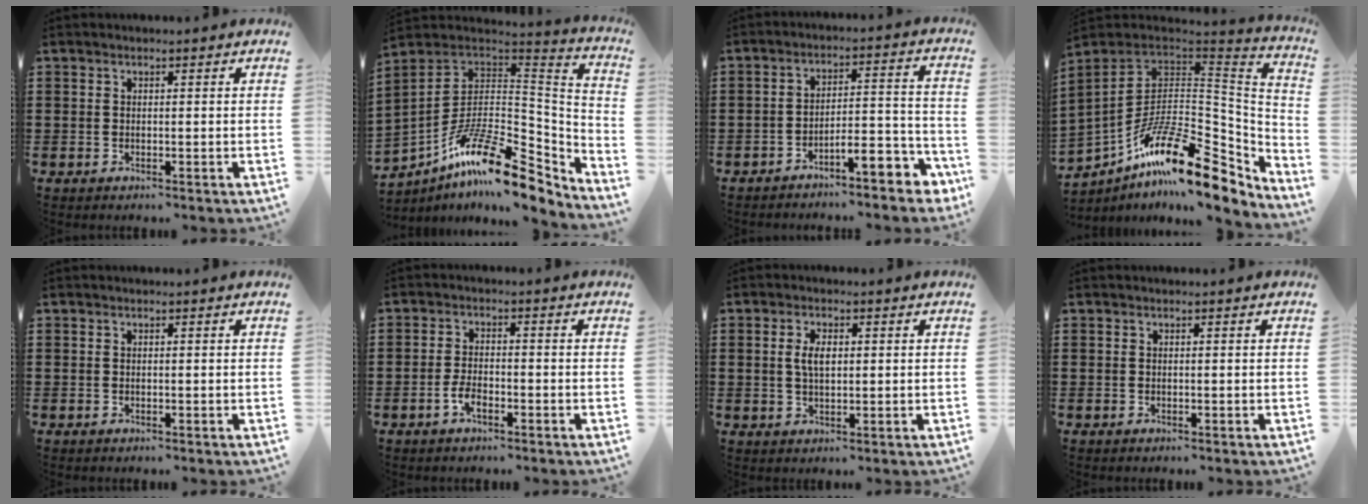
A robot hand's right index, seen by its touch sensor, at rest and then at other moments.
{"total": 17.0, "force": [-10.1, 6.0, 12.3], "torque": [-0.212, 0.022, -0.177]}
{"total": 6.3, "force": [-5.2, 1.3, 3.4], "torque": [-0.054, -0.002, -0.098]}
{"total": 20.1, "force": [-11.8, 7.6, 14.5], "torque": [-0.251, 0.032, -0.206]}
{"total": 0.0}
{"total": 3.1, "force": [-1.6, 1.3, 2.4], "torque": [-0.057, -0.002, -0.035]}
{"total": 3.6, "force": [0.6, 1.7, 3.1], "torque": [-0.063, 0.008, 0.008]}
{"total": 0.0}